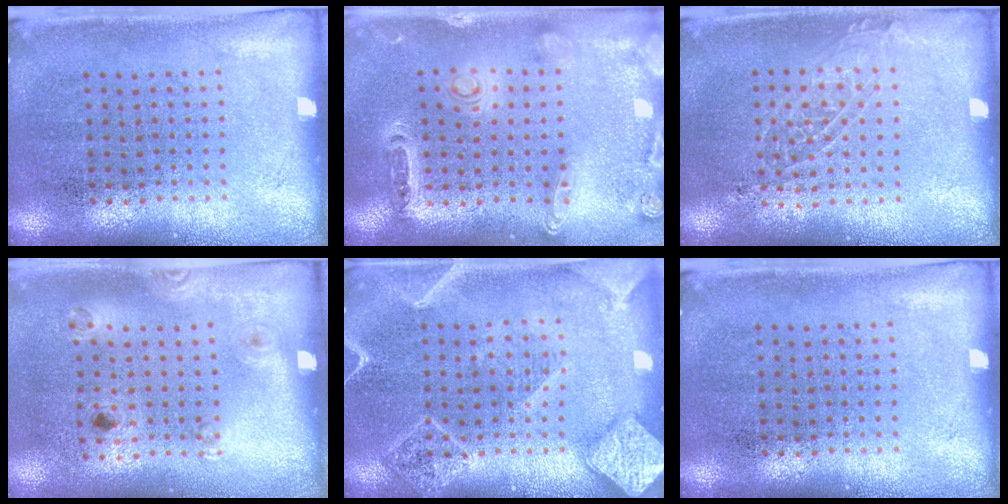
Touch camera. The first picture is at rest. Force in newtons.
{"total": 1.5, "press": 1.4, "slide": 0.2}
{"total": 1.1, "press": 1.0, "slide": 0.3}
{"total": 1.3, "press": 0.9, "slide": 1.0}
{"total": 2.2, "press": 2.2, "slide": 0.2}
{"total": 0.0}